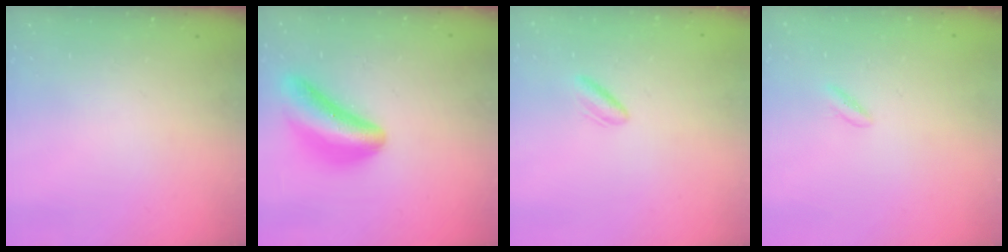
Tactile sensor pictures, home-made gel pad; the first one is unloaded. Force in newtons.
{"total": 16.3, "press": 16.3, "slide": 0.2}
{"total": 2.9, "press": 2.6, "slide": 1.3}
{"total": 2.1, "press": 2.0, "slide": 0.8}